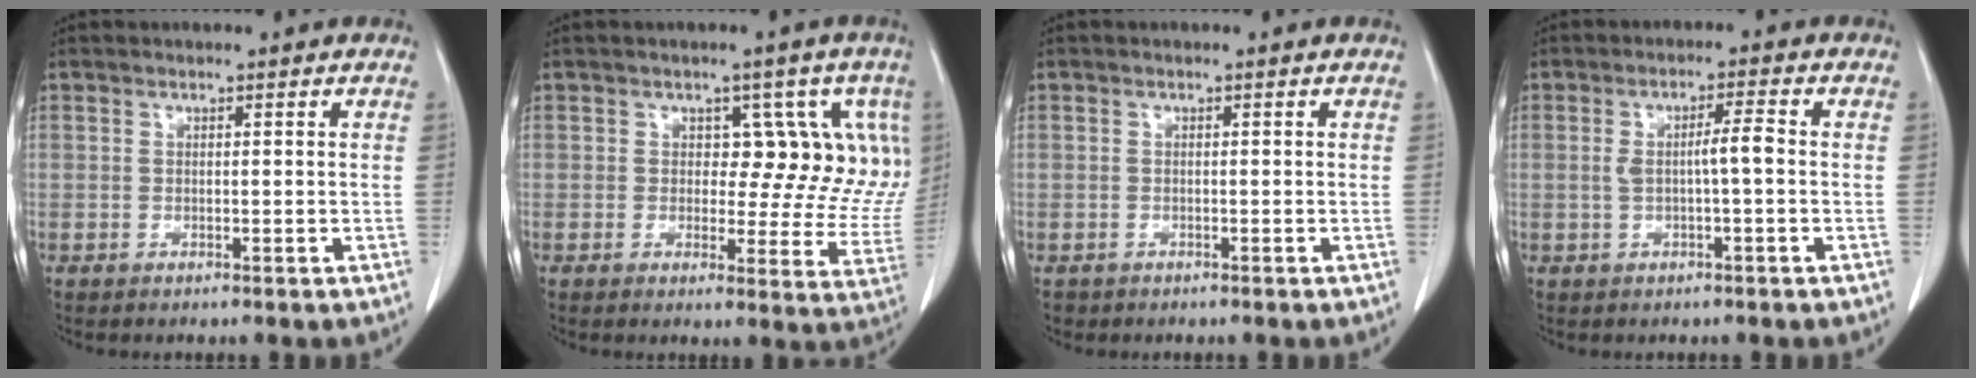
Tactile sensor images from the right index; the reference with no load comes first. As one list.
[{"total": 10.3, "force": [3.1, 6.0, 7.8], "torque": [-0.057, 0.011, 0.037]}, {"total": 0.9, "force": [-0.3, 0.8, -0.1], "torque": [0.001, 0.007, -0.007]}, {"total": 3.9, "force": [-0.1, 0.3, 3.9], "torque": [-0.072, 0.007, 0.000]}]